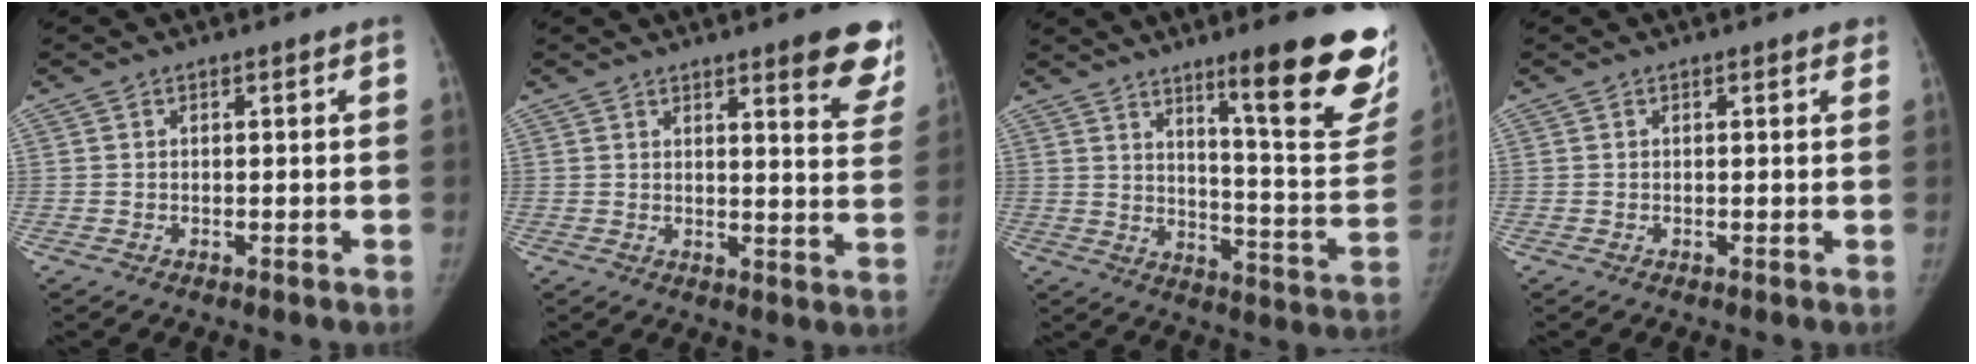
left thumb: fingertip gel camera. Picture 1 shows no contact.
{"total": 10.7, "force": [7.2, 2.4, 7.5], "torque": [-0.055, -0.040, 0.077]}
{"total": 22.1, "force": [13.7, 3.3, 17.1], "torque": [-0.190, -0.087, 0.200]}
{"total": 0.9, "force": [0.6, 0.4, 0.5], "torque": [-0.003, -0.002, 0.003]}